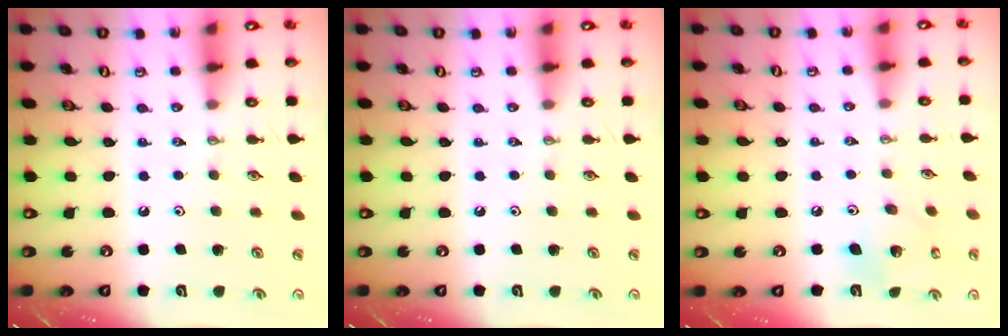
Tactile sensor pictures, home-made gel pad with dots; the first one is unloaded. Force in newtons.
{"total": 0.0}
{"total": 8.6, "press": 8.6, "slide": 0.4}